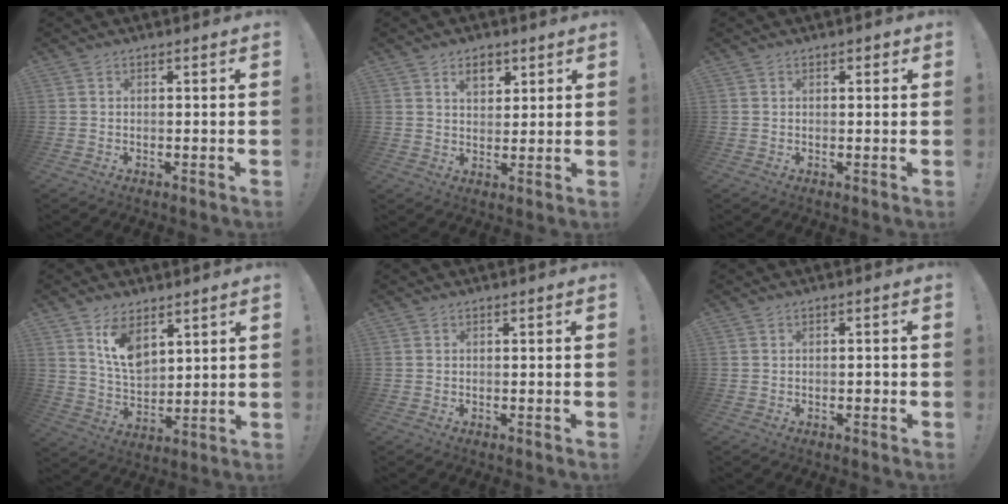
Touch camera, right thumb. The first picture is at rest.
{"total": 6.5, "force": [3.7, 4.6, 2.7], "torque": [-0.033, -0.016, 0.067]}
{"total": 0.9, "force": [0.2, 0.8, 0.5], "torque": [-0.002, 0.001, 0.001]}
{"total": 10.3, "force": [6.4, 6.0, 5.4], "torque": [-0.092, -0.039, 0.122]}
{"total": 0.0}
{"total": 1.3, "force": [-0.8, 0.6, 0.8], "torque": [-0.011, 0.004, -0.014]}